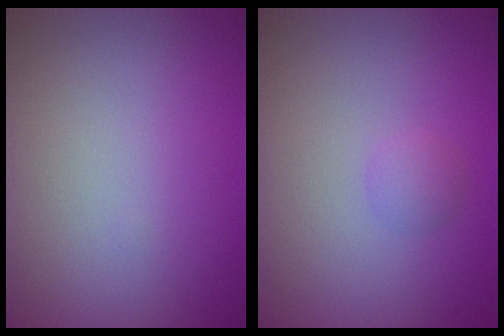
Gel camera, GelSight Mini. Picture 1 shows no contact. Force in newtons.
{"total": 1.1, "press": 1.1, "slide": 0.1}